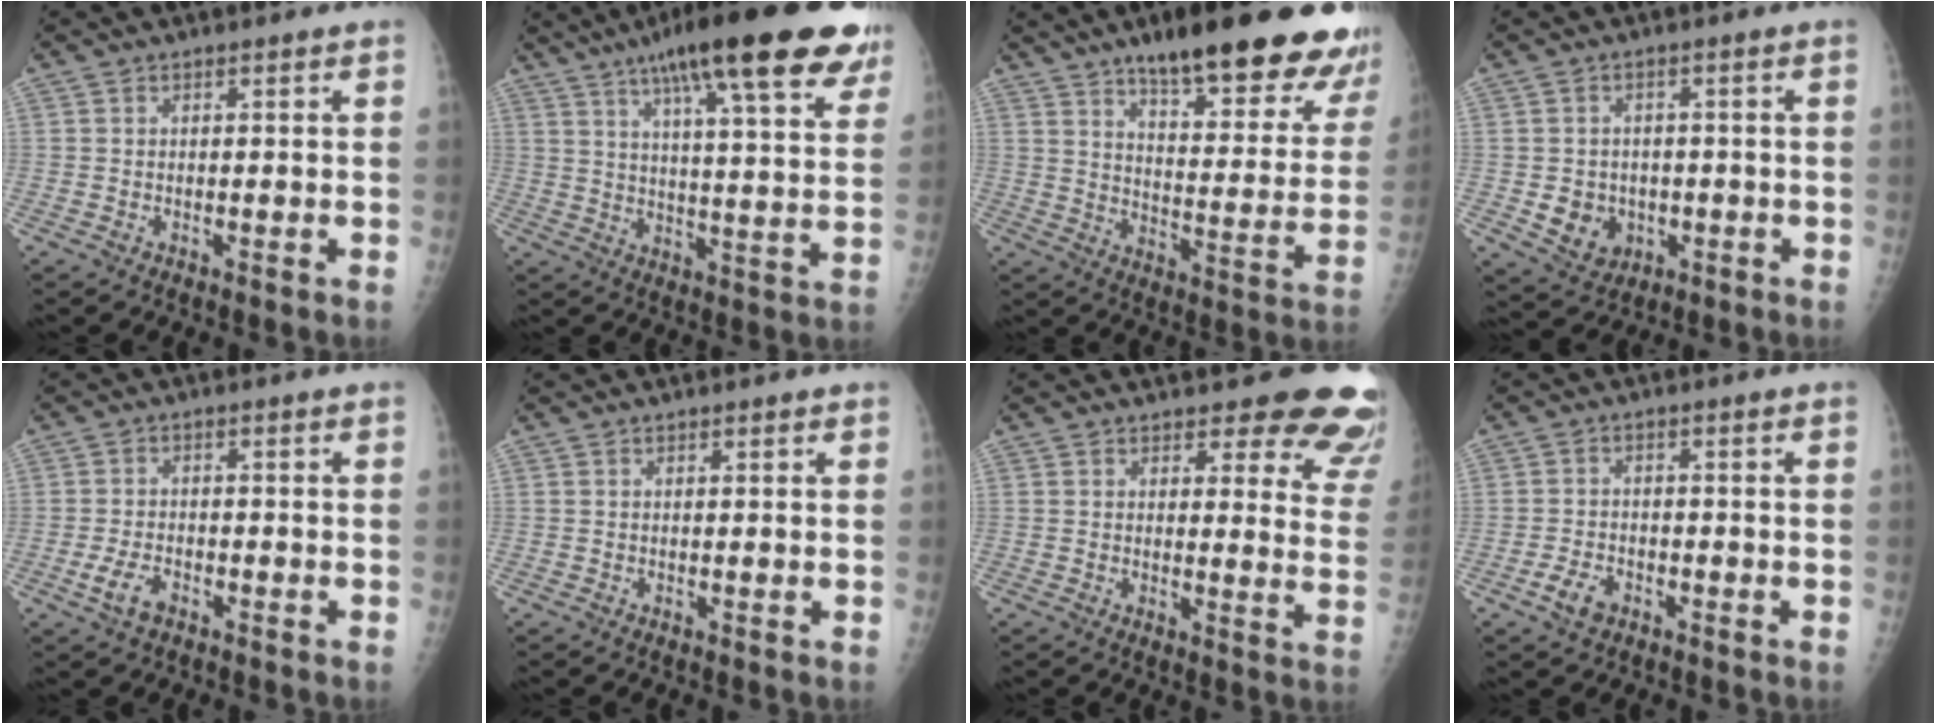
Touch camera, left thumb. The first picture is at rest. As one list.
[{"total": 25.2, "force": [16.0, 5.4, 18.8], "torque": [-0.257, -0.024, 0.221]}, {"total": 26.8, "force": [19.3, 6.5, 17.4], "torque": [-0.195, -0.079, 0.261]}, {"total": 6.3, "force": [-1.3, 5.5, 2.8], "torque": [-0.021, 0.006, -0.008]}, {"total": 4.0, "force": [-2.1, 2.2, 2.7], "torque": [-0.056, 0.008, -0.038]}, {"total": 0.7, "force": [0.5, 0.2, 0.4], "torque": [-0.005, -0.001, 0.006]}, {"total": 14.4, "force": [12.5, 4.6, 5.5], "torque": [-0.003, -0.088, 0.117]}, {"total": 3.8, "force": [-2.1, 2.4, 2.1], "torque": [-0.037, 0.010, -0.036]}]